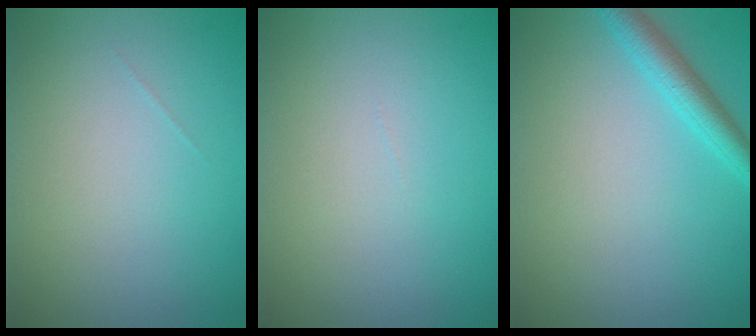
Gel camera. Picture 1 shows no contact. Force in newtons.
{"total": 0.0}
{"total": 2.7, "press": 2.7, "slide": 0.2}